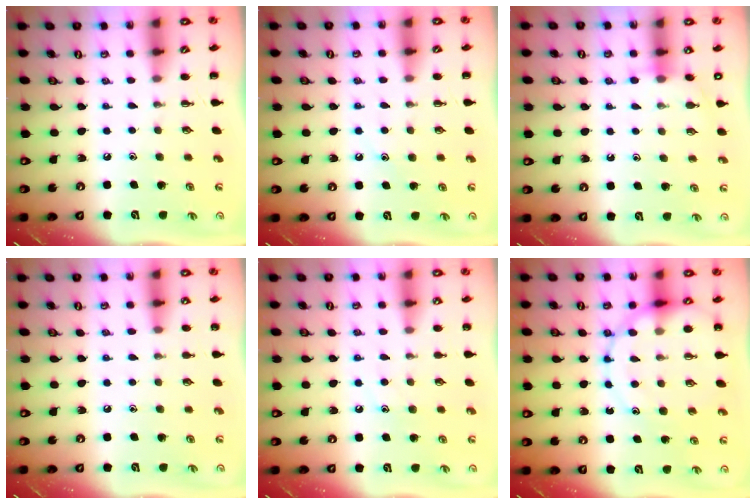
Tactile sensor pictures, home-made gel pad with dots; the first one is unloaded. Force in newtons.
{"total": 7.8, "press": 7.8, "slide": 1.1}
{"total": 6.9, "press": 6.7, "slide": 1.4}
{"total": 5.8, "press": 5.4, "slide": 1.9}
{"total": 7.4, "press": 7.3, "slide": 1.3}
{"total": 14.4, "press": 14.2, "slide": 2.3}